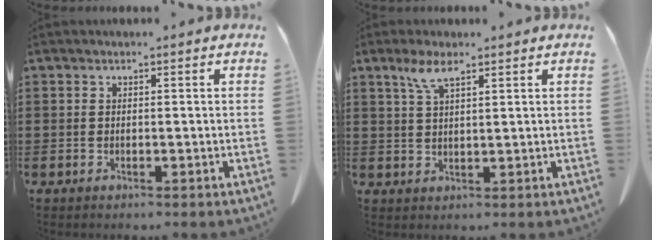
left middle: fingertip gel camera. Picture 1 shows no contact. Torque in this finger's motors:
{"motor_torque": [1.80, 0.33, 0.10, 0.08]}